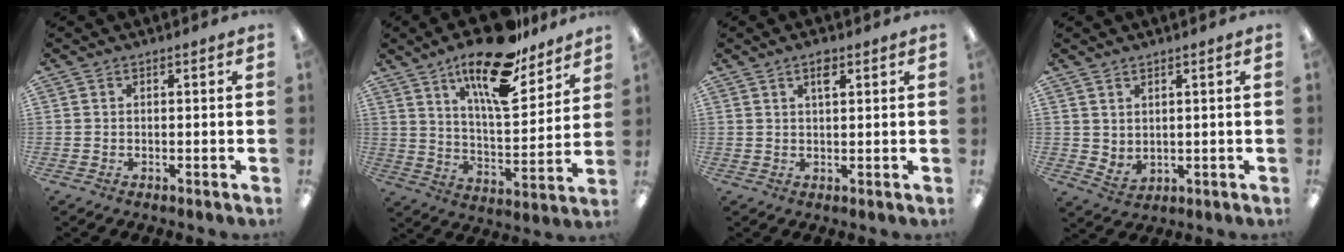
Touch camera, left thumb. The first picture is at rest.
{"total": 20.0, "force": [14.0, 6.8, 12.5], "torque": [-0.203, -0.086, 0.232]}
{"total": 3.2, "force": [1.9, 1.1, 2.3], "torque": [-0.036, -0.002, 0.030]}
{"total": 2.7, "force": [2.4, 1.2, 0.6], "torque": [-0.017, -0.014, 0.046]}